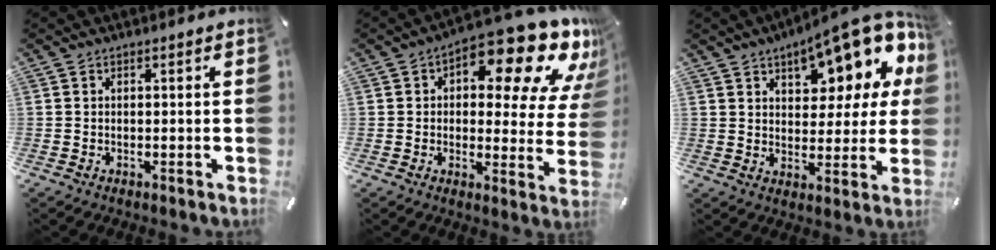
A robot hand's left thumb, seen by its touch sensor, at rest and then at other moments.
{"total": 18.2, "force": [10.9, 7.6, 12.4], "torque": [-0.157, -0.085, 0.175]}
{"total": 15.5, "force": [10.3, 7.4, 8.9], "torque": [-0.120, -0.070, 0.175]}